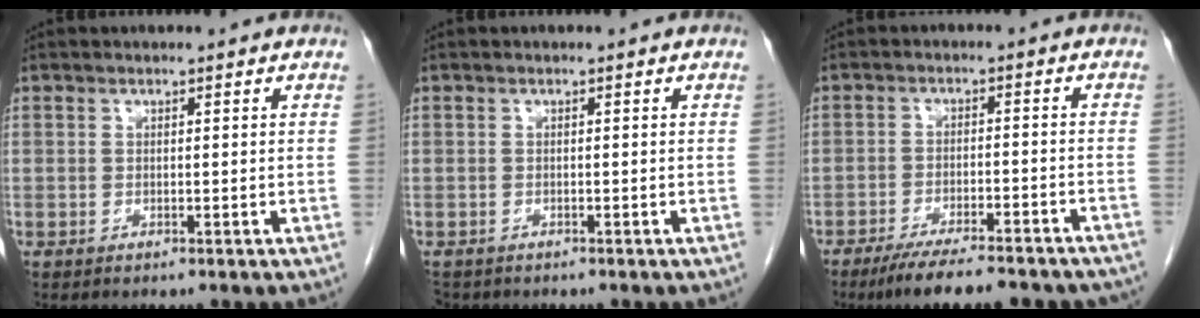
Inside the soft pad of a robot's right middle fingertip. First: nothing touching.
{"total": 2.1, "force": [-1.7, 1.2, 0.5], "torque": [-0.013, -0.002, -0.027]}
{"total": 15.0, "force": [-12.4, 3.4, 7.6], "torque": [-0.091, -0.004, -0.169]}